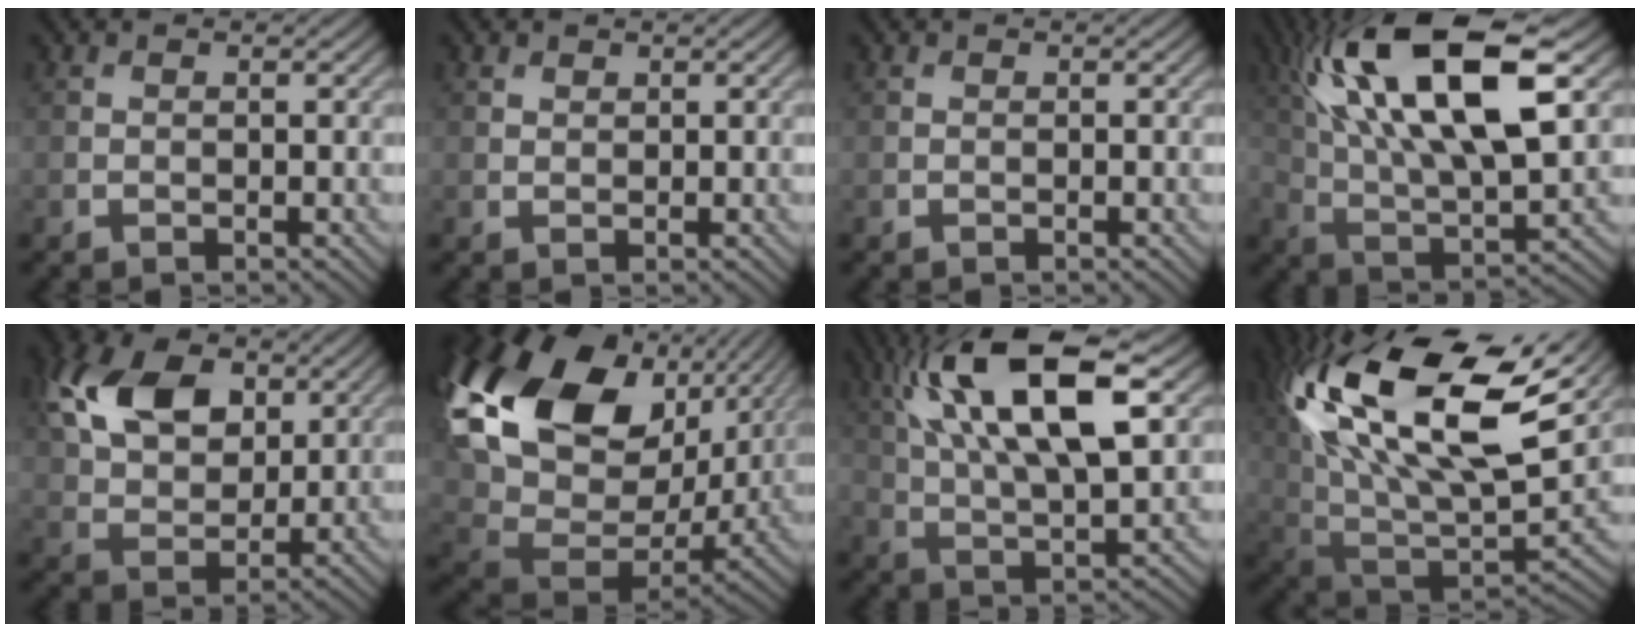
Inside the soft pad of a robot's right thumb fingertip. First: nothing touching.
{"total": 0.9, "force": [0.7, 0.5, 0.2], "torque": [-0.003, -0.002, 0.015]}
{"total": 0.0}
{"total": 19.3, "force": [7.2, 7.2, 16.4], "torque": [-0.324, 0.033, 0.121]}
{"total": 11.5, "force": [4.6, 7.1, 7.9], "torque": [-0.189, 0.024, 0.081]}
{"total": 21.4, "force": [8.4, 13.7, 14.1], "torque": [-0.322, 0.023, 0.166]}
{"total": 17.1, "force": [6.7, 6.3, 14.4], "torque": [-0.288, 0.025, 0.108]}
{"total": 22.4, "force": [9.5, 10.2, 17.5], "torque": [-0.376, 0.030, 0.170]}